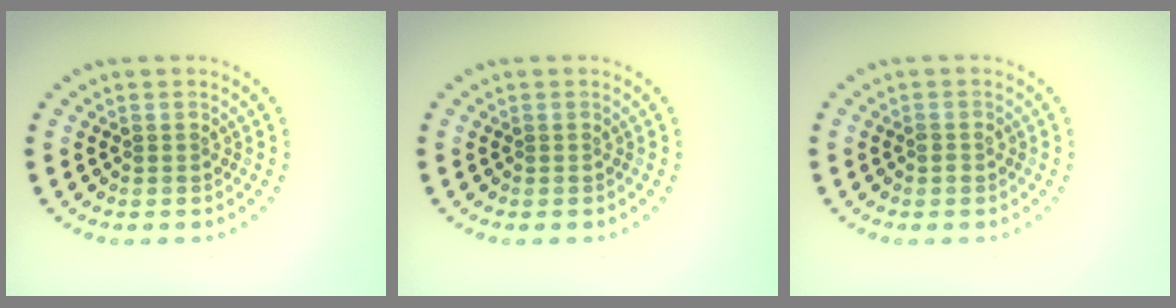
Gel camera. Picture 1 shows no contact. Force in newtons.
{"total": 0.0}
{"total": 0.7, "press": 0.7, "slide": 0.3}